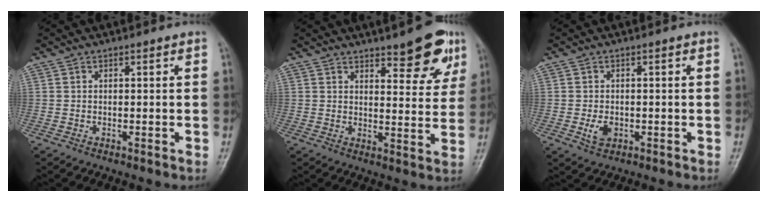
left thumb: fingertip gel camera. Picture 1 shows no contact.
{"total": 9.9, "force": [6.5, 3.4, 6.7], "torque": [-0.052, -0.037, 0.086]}
{"total": 3.0, "force": [-0.7, 2.1, 2.1], "torque": [-0.034, -0.001, -0.011]}